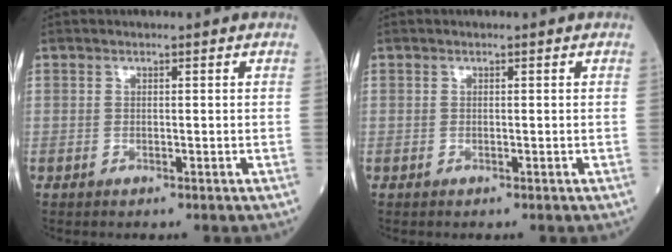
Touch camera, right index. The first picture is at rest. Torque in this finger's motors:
{"motor_torque": [0.07, 0.00, 0.00, -0.01]}